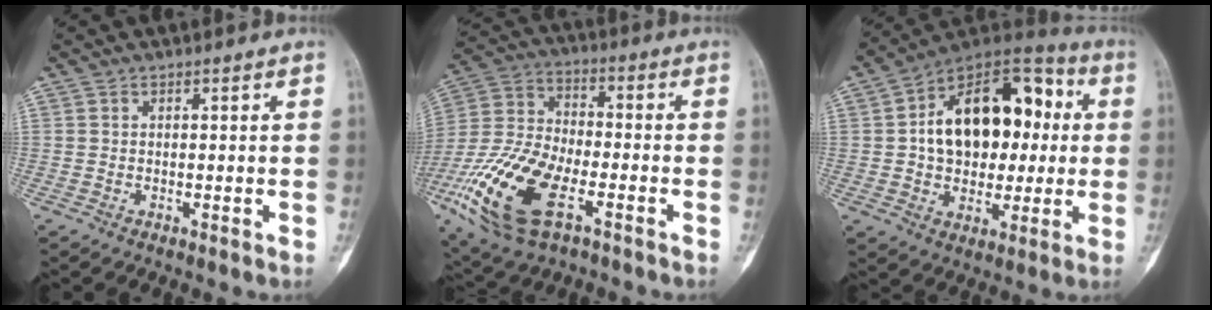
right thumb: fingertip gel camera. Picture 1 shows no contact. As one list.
[{"total": 21.0, "force": [-8.5, 10.0, 16.4], "torque": [-0.362, 0.012, -0.155]}, {"total": 22.0, "force": [2.4, 14.3, 16.6], "torque": [-0.218, 0.031, 0.037]}]